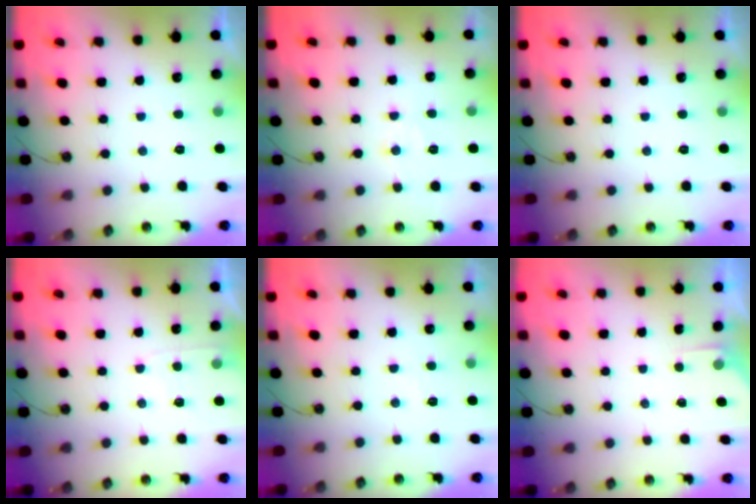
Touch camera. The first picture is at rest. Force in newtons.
{"total": 6.0, "press": 6.0, "slide": 0.3}
{"total": 0.0}
{"total": 4.1, "press": 4.1, "slide": 0.5}
{"total": 3.5, "press": 3.5, "slide": 0.6}
{"total": 2.1, "press": 2.0, "slide": 0.3}